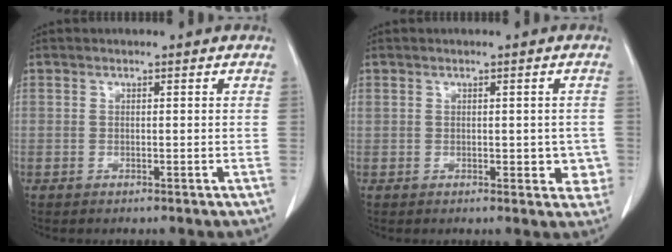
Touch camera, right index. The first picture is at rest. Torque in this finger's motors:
{"motor_torque": [0.44, 0.12, 0.42, 0.15]}